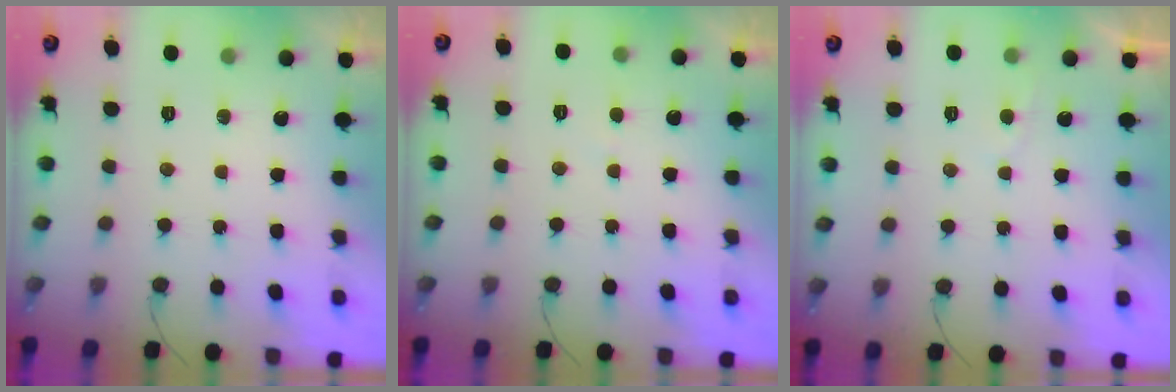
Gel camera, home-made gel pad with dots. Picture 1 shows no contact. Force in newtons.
{"total": 1.3, "press": 1.3, "slide": 0.1}
{"total": 1.4, "press": 1.4, "slide": 0.2}